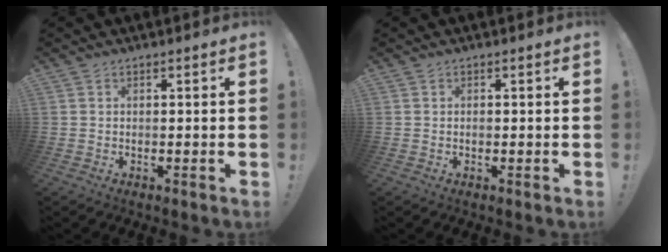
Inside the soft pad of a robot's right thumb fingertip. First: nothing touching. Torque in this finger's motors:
{"motor_torque": [0.01, 0.29, 0.19, -0.41, 0.04]}